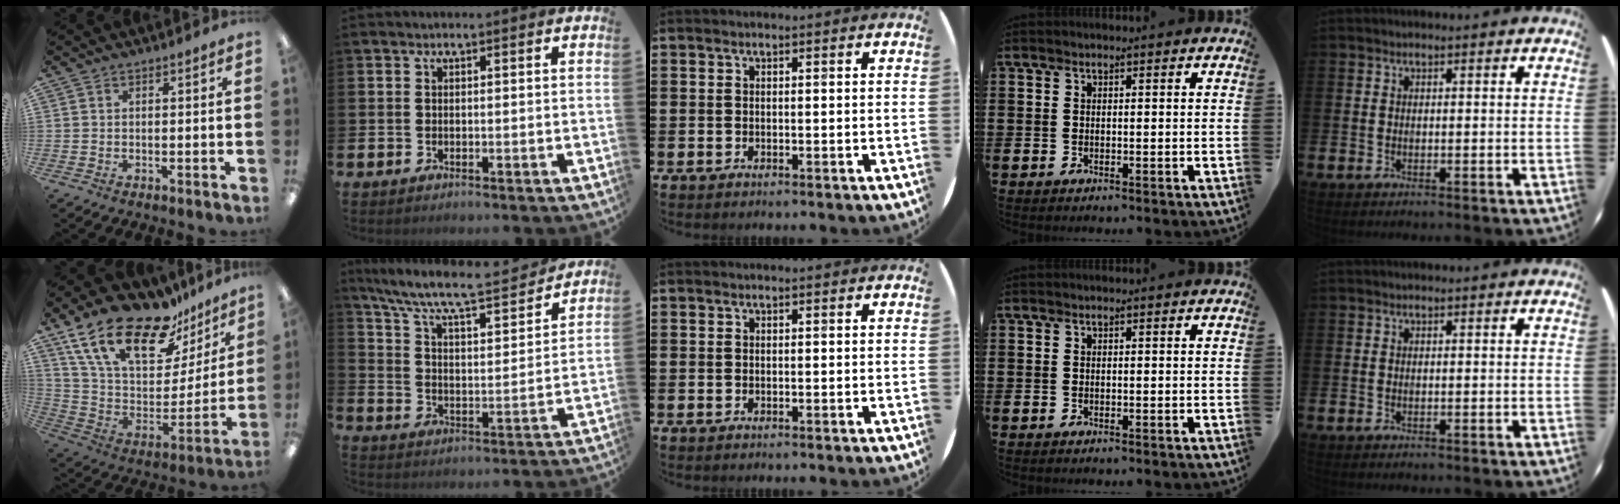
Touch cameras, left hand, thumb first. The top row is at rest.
{"thumb": {"total": 24.0, "force": [16.6, 10.6, 13.7], "torque": [-0.253, -0.102, 0.293]}, "index": {"total": 9.5, "force": [8.5, 1.6, 3.8], "torque": [-0.103, -0.060, 0.141]}}